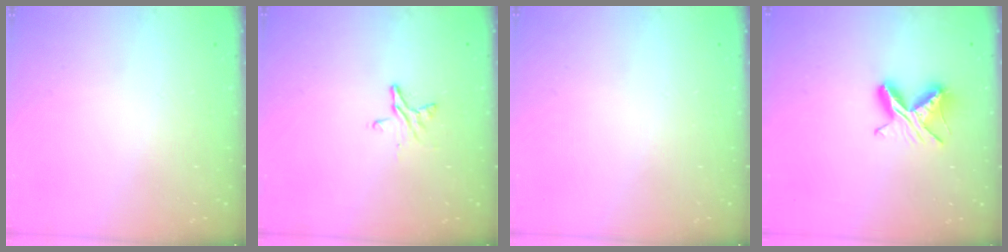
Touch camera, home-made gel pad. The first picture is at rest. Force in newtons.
{"total": 4.9, "press": 4.9, "slide": 0.3}
{"total": 0.0}
{"total": 7.8, "press": 7.7, "slide": 0.9}